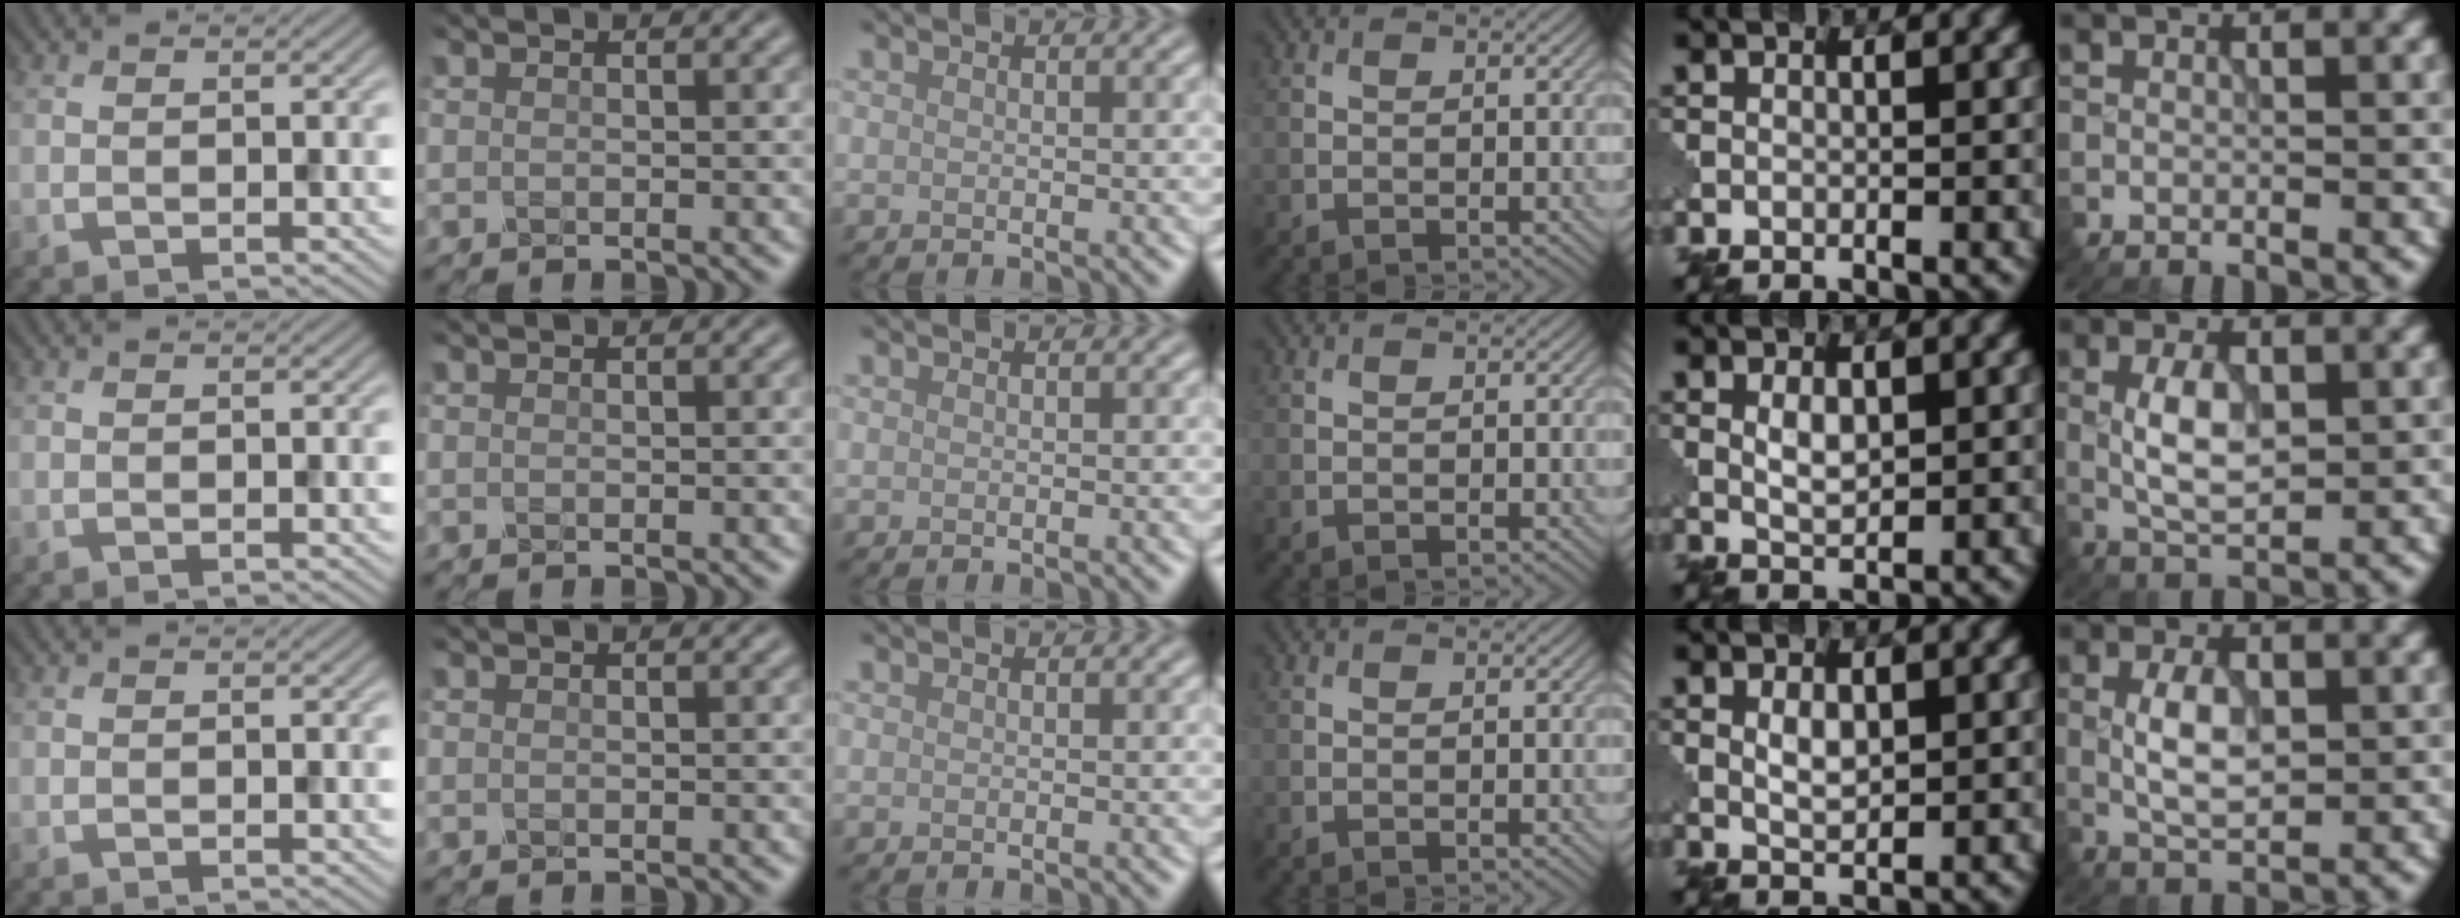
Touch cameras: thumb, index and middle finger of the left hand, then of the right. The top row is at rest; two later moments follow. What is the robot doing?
{"motion": "close", "object": "eyeshadow palette"}